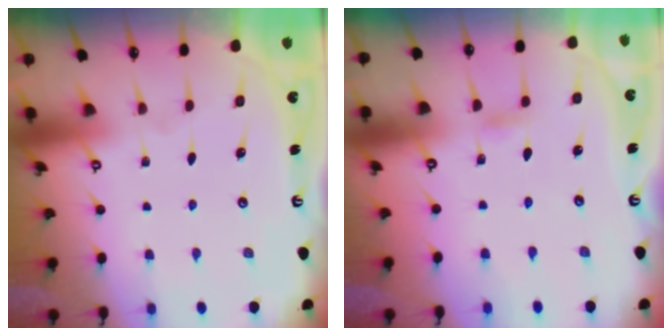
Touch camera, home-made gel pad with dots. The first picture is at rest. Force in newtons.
{"total": 2.7, "press": 2.7, "slide": 0.2}